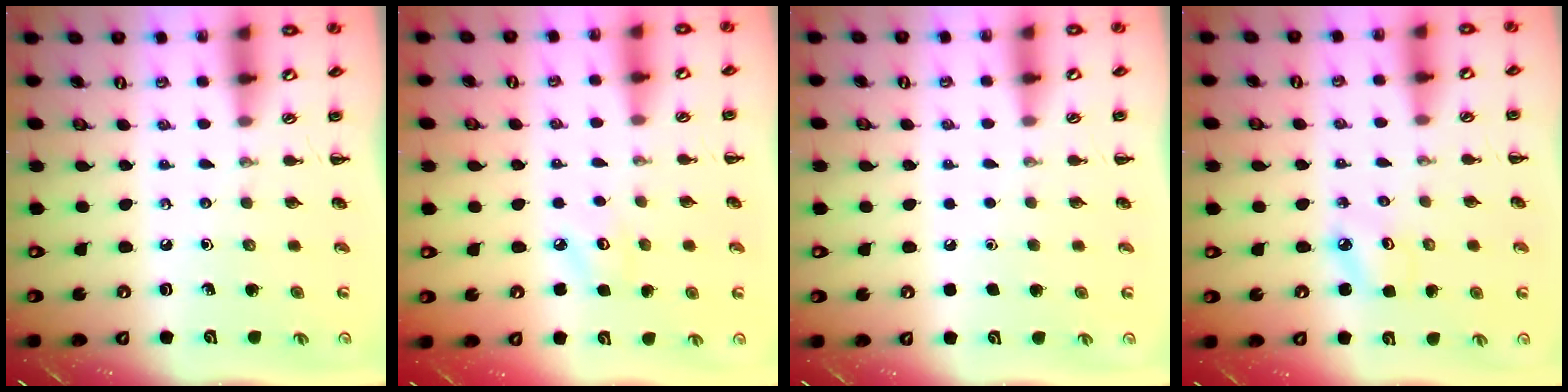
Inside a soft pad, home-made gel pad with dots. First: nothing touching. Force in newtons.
{"total": 3.5, "press": 3.4, "slide": 0.9}
{"total": 1.6, "press": 1.6, "slide": 0.1}
{"total": 2.8, "press": 2.7, "slide": 0.6}